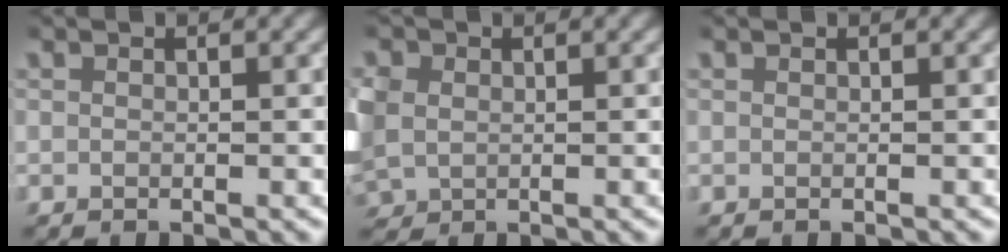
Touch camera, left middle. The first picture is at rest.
{"total": 3.9, "force": [-0.1, 3.4, 1.9], "torque": [-0.064, -0.013, 0.004]}
{"total": 0.0}